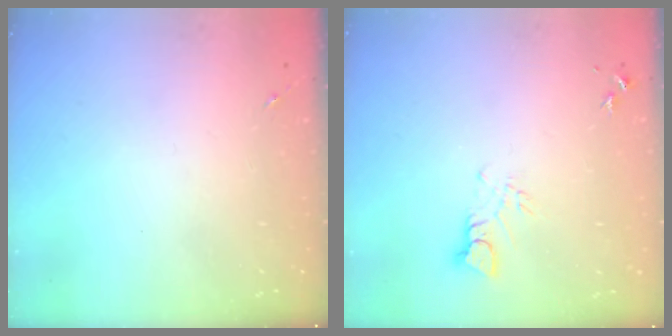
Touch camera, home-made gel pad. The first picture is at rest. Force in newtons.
{"total": 3.4, "press": 3.4, "slide": 0.2}